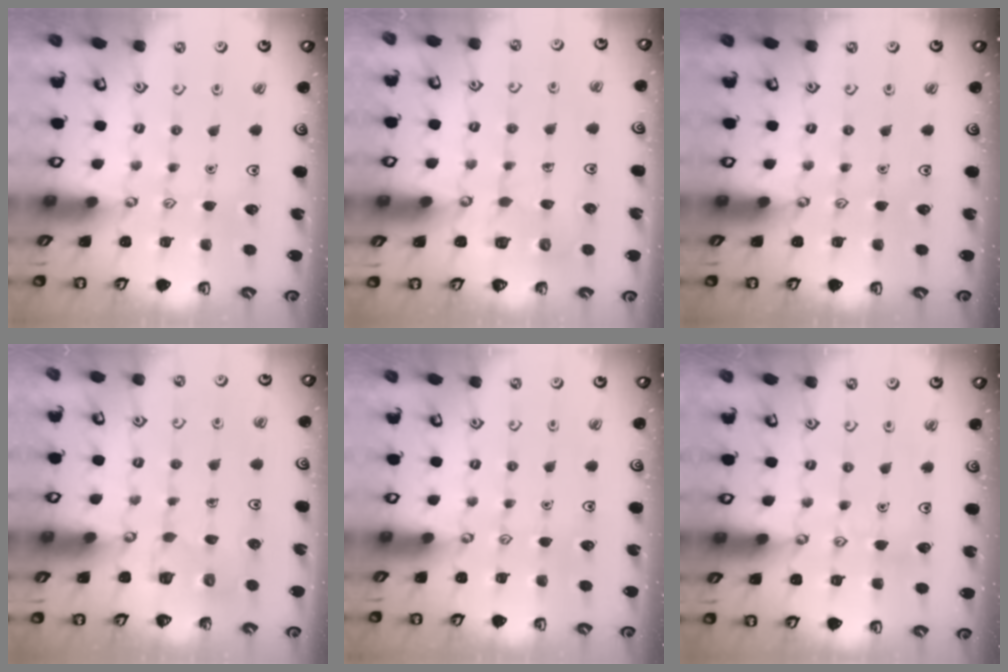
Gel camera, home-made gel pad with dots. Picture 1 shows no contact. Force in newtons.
{"total": 5.8, "press": 5.8, "slide": 0.4}
{"total": 0.0}
{"total": 5.8, "press": 5.8, "slide": 0.3}
{"total": 0.0}
{"total": 3.8, "press": 3.7, "slide": 0.3}